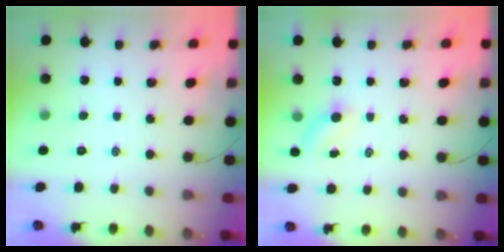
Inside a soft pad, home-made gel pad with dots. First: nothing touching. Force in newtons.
{"total": 3.6, "press": 3.5, "slide": 1.0}